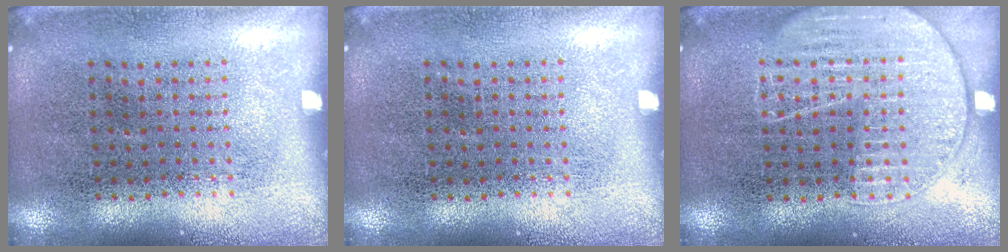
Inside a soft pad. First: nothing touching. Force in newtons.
{"total": 0.0}
{"total": 2.6, "press": 2.6, "slide": 0.3}